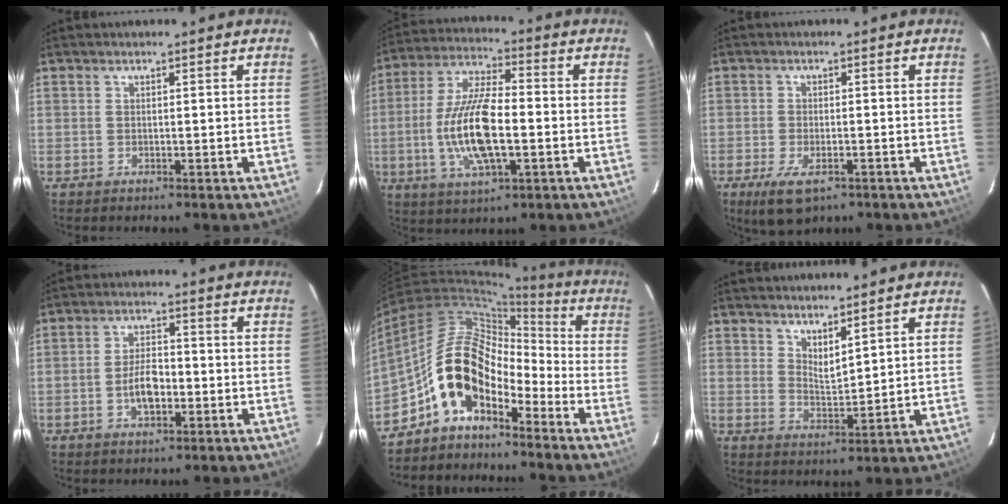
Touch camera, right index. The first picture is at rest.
{"total": 14.9, "force": [-2.9, 5.2, 13.7], "torque": [-0.281, -0.003, -0.054]}
{"total": 6.7, "force": [-3.7, 3.0, 4.6], "torque": [-0.107, -0.021, -0.063]}
{"total": 5.8, "force": [-1.8, 2.9, 4.7], "torque": [-0.091, 0.006, -0.028]}
{"total": 12.7, "force": [-7.6, 6.6, 7.7], "torque": [-0.136, 0.029, -0.151]}
{"total": 4.7, "force": [4.0, 1.0, 2.3], "torque": [-0.036, -0.008, 0.068]}